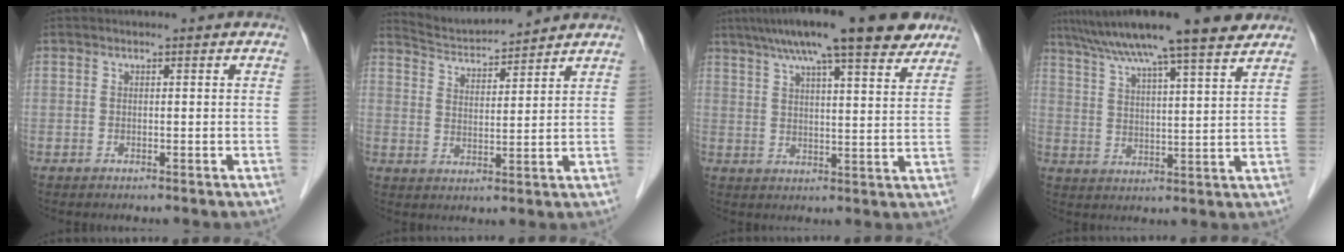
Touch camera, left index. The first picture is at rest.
{"total": 7.8, "force": [7.8, 0.1, 1.1], "torque": [-0.036, 0.020, 0.141]}
{"total": 17.9, "force": [13.6, 2.4, 11.5], "torque": [-0.189, 0.033, 0.188]}
{"total": 16.9, "force": [13.8, 0.3, 9.7], "torque": [-0.160, 0.026, 0.205]}